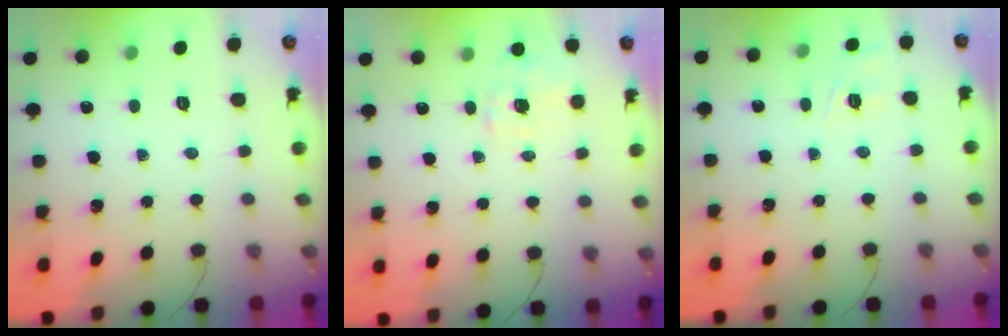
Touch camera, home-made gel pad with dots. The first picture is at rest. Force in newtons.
{"total": 2.3, "press": 2.1, "slide": 1.0}
{"total": 2.1, "press": 1.4, "slide": 1.5}